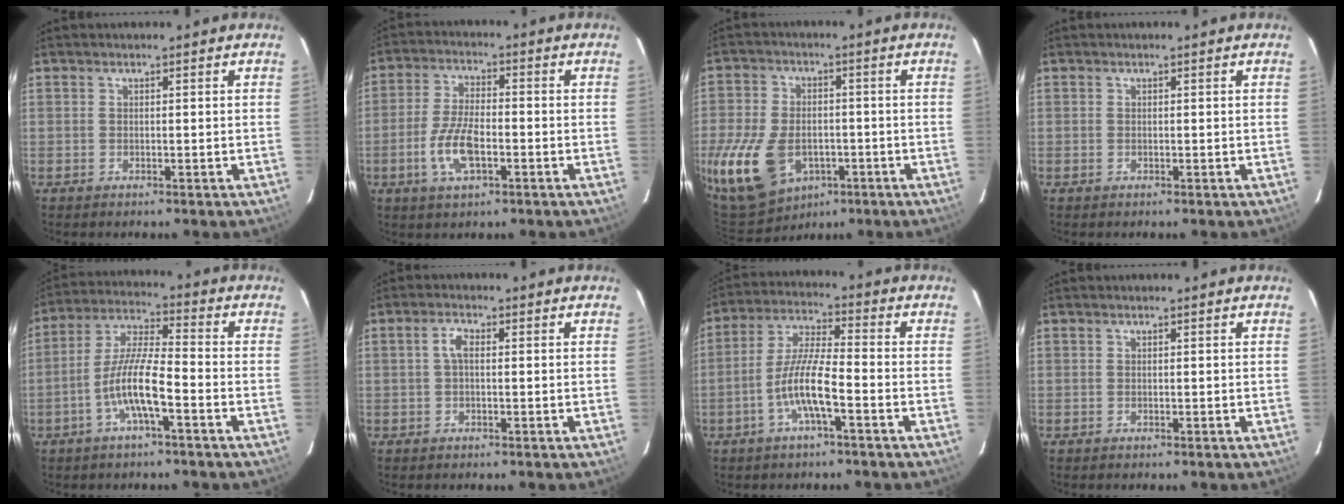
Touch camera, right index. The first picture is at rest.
{"total": 8.6, "force": [-3.0, 3.4, 7.3], "torque": [-0.154, -0.001, -0.057]}
{"total": 18.6, "force": [-6.7, 12.6, 11.9], "torque": [-0.292, -0.024, -0.101]}
{"total": 0.0}
{"total": 9.3, "force": [-4.1, 1.3, 8.3], "torque": [-0.176, 0.006, -0.080]}
{"total": 2.4, "force": [0.1, 1.1, 2.1], "torque": [-0.045, 0.009, 0.002]}
{"total": 8.5, "force": [-3.7, 1.0, 7.6], "torque": [-0.161, 0.006, -0.071]}
{"total": 0.0}